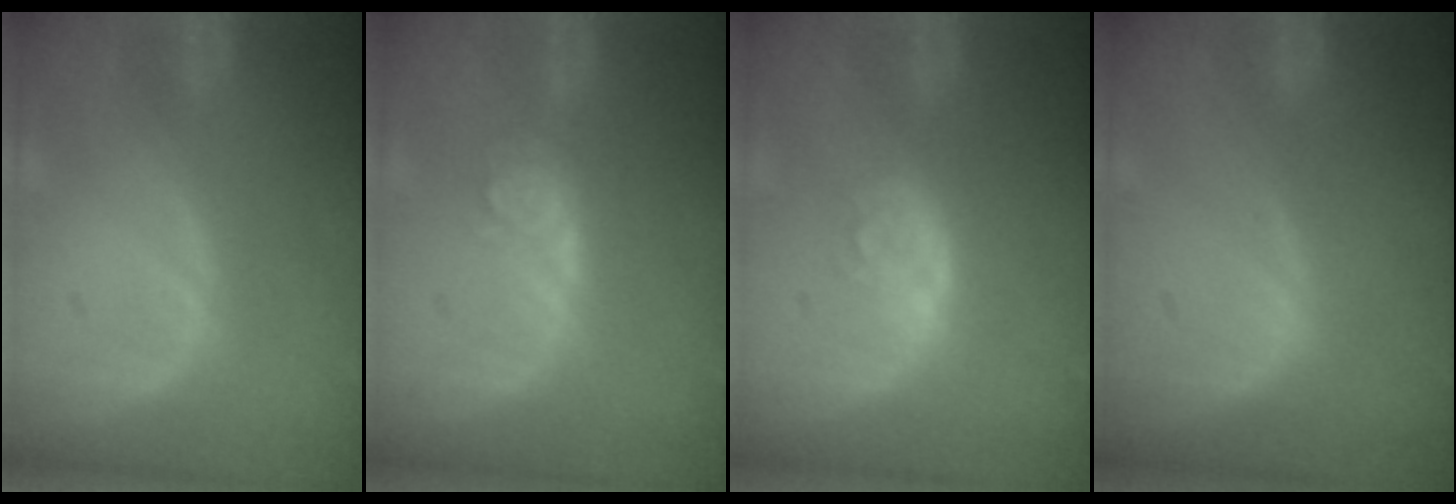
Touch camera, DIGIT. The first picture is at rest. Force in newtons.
{"total": 4.2, "press": 3.8, "slide": 1.7}
{"total": 3.3, "press": 3.3, "slide": 0.3}
{"total": 0.0}